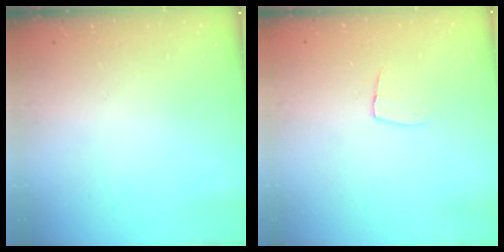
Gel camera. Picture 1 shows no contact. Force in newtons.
{"total": 4.8, "press": 4.8, "slide": 0.3}